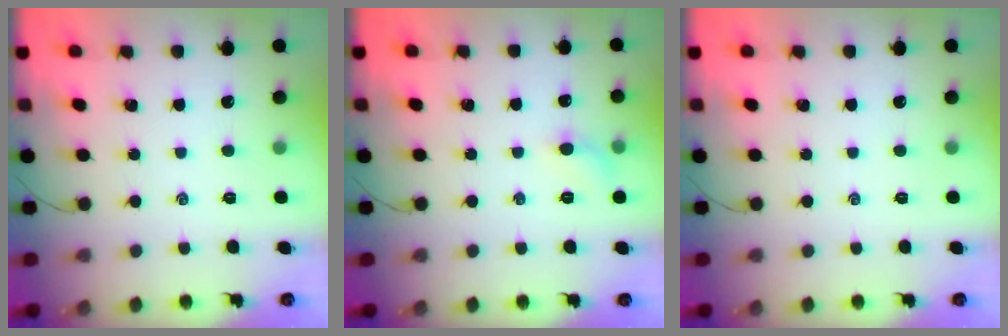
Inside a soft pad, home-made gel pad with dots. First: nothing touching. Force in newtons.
{"total": 4.7, "press": 4.5, "slide": 1.3}
{"total": 0.0}